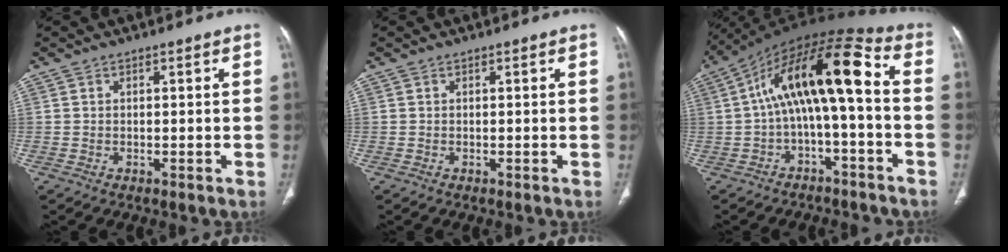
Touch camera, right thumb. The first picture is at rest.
{"total": 0.0}
{"total": 16.4, "force": [-0.7, 5.4, 15.5], "torque": [-0.257, 0.077, -0.016]}